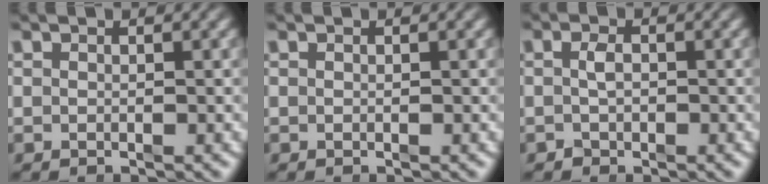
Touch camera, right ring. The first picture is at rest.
{"total": 0.0}
{"total": 1.2, "force": [-0.7, 0.5, 0.8], "torque": [-0.018, -0.009, -0.006]}